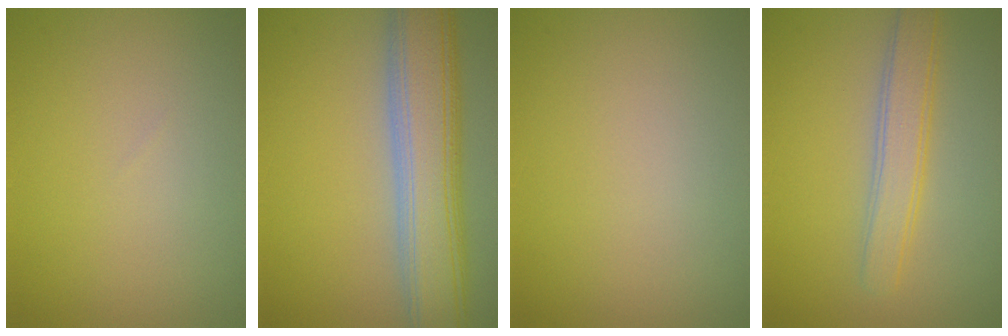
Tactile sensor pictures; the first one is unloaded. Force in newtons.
{"total": 8.4, "press": 8.4, "slide": 0.5}
{"total": 0.0}
{"total": 3.3, "press": 3.3, "slide": 0.1}